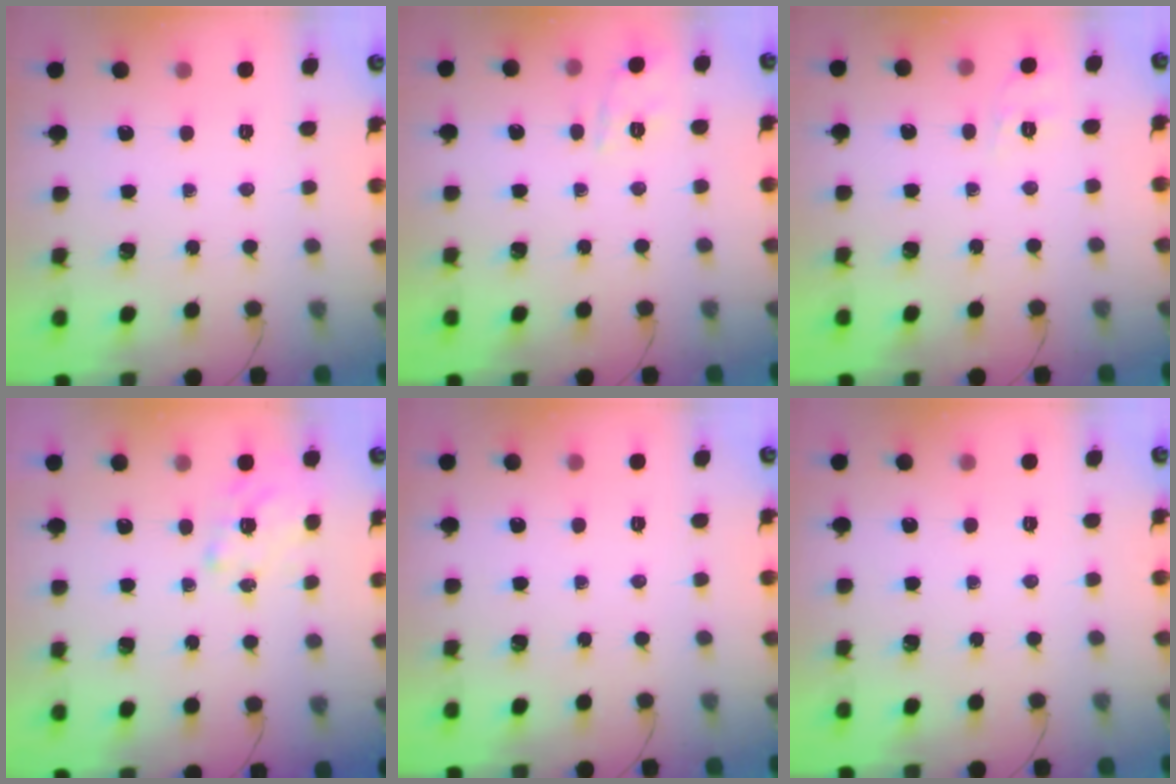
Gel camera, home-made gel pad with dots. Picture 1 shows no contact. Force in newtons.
{"total": 1.9, "press": 0.9, "slide": 1.6}
{"total": 1.6, "press": 0.0, "slide": 1.6}
{"total": 1.4, "press": 1.2, "slide": 0.8}
{"total": 0.0}
{"total": 0.0}